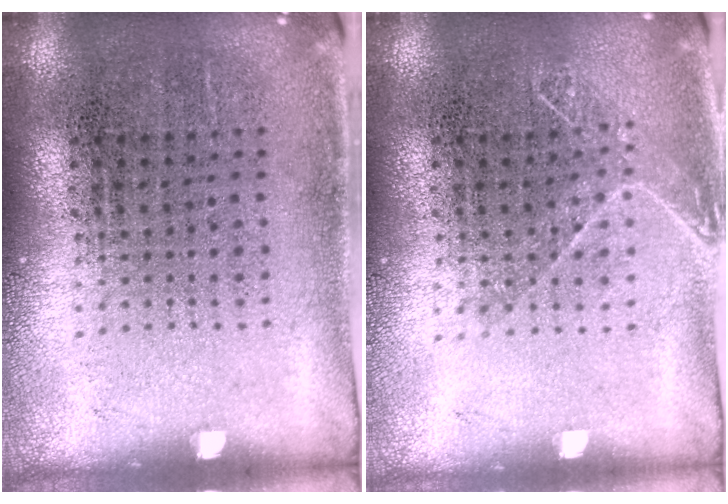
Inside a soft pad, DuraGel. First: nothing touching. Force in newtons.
{"total": 1.1, "press": 0.9, "slide": 0.5}